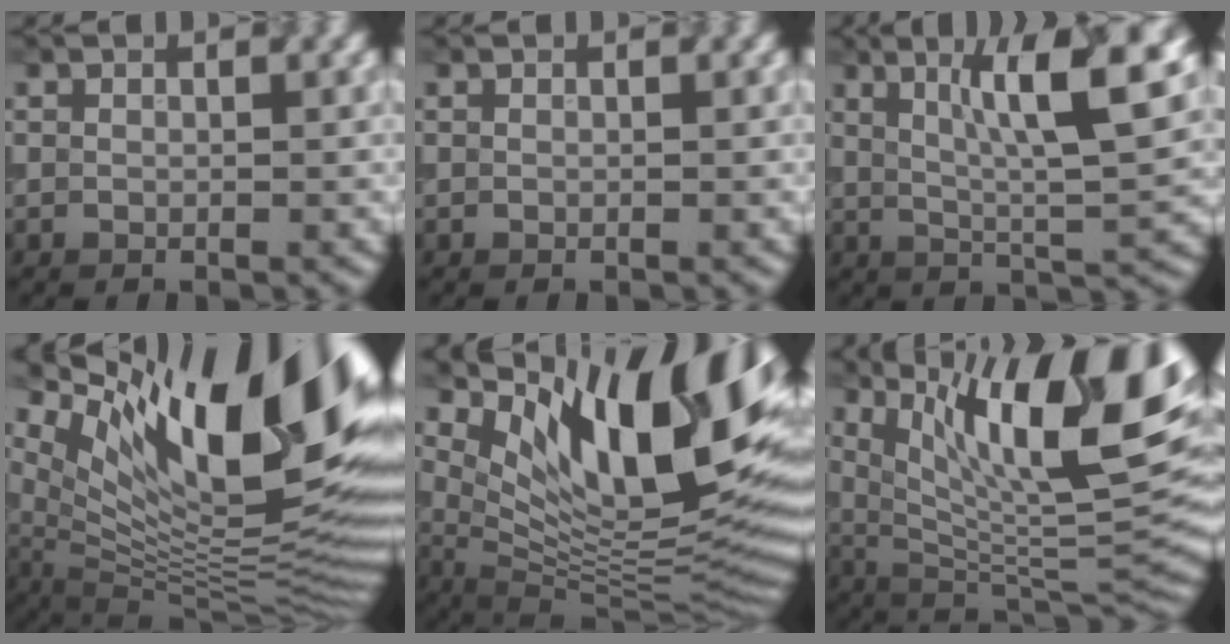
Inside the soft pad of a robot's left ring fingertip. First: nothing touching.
{"total": 0.0}
{"total": 9.1, "force": [3.2, 1.9, 8.3], "torque": [-0.121, 0.006, 0.056]}
{"total": 17.9, "force": [7.9, 6.2, 14.8], "torque": [-0.246, 0.013, 0.146]}
{"total": 15.5, "force": [6.5, 5.6, 12.9], "torque": [-0.180, -0.007, 0.120]}
{"total": 15.9, "force": [6.4, 5.1, 13.6], "torque": [-0.211, 0.004, 0.111]}